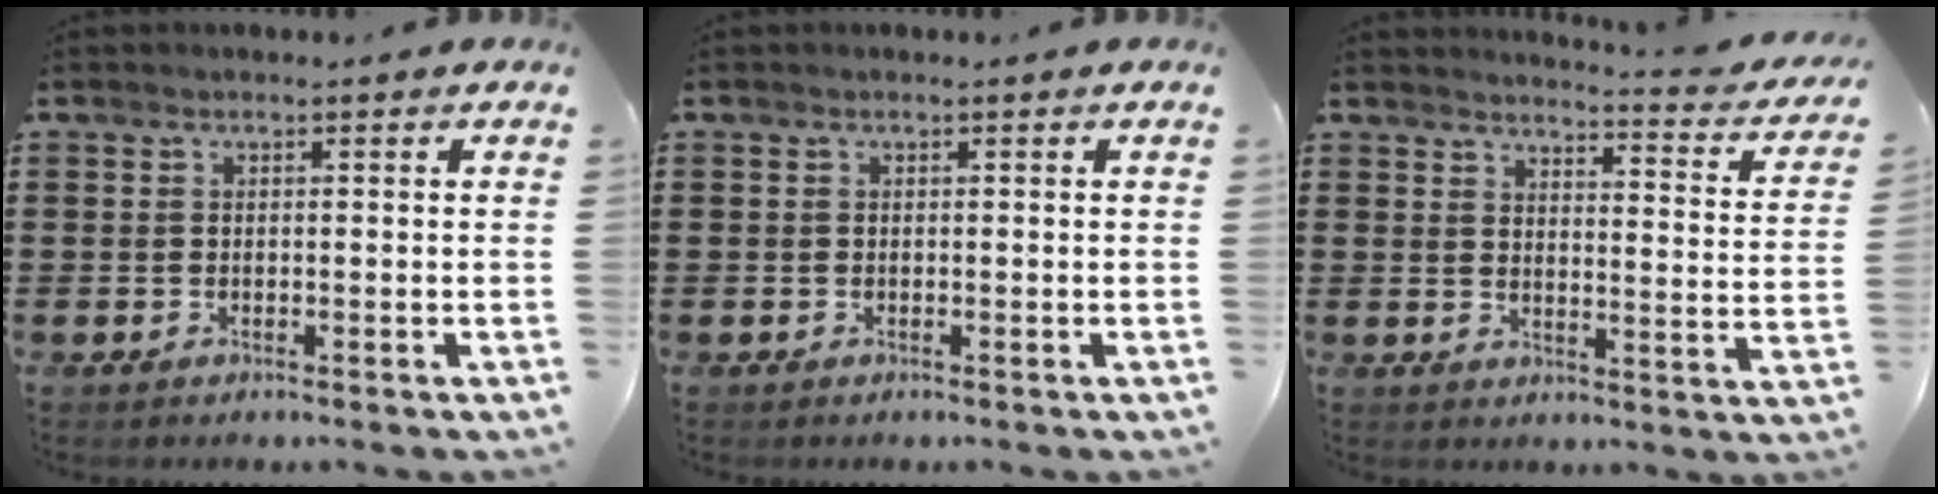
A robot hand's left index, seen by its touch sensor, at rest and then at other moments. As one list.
[{"total": 0.0}, {"total": 3.6, "force": [3.3, -0.3, 1.3], "torque": [-0.027, -0.036, 0.048]}]